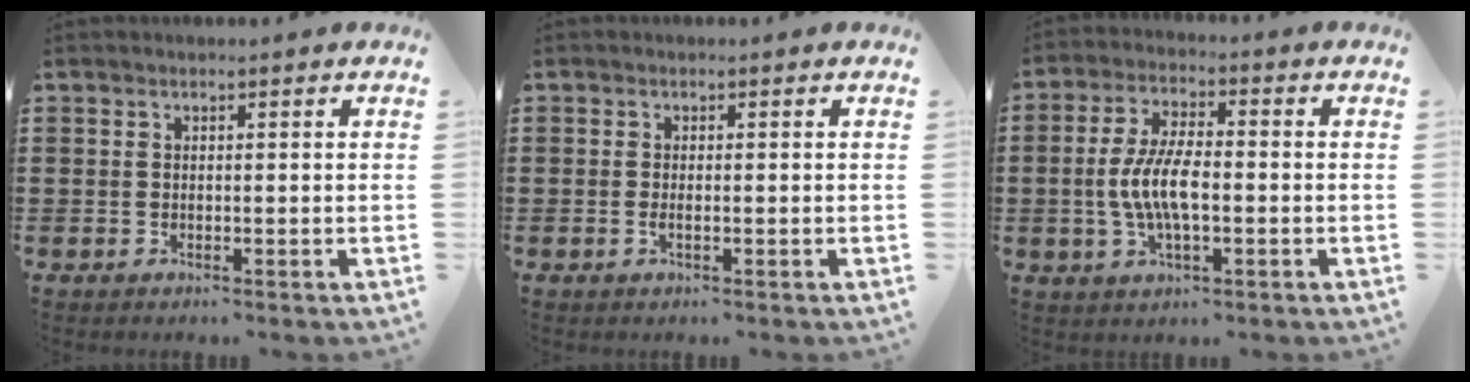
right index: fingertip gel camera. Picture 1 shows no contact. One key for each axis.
{"total": 1.0, "fx": -0.3, "fy": 0.2, "fz": 0.9, "tx": -0.017, "ty": -0.004, "tz": -0.004}
{"total": 7.7, "fx": -1.1, "fy": 2.9, "fz": 7.0, "tx": -0.157, "ty": -0.004, "tz": -0.029}